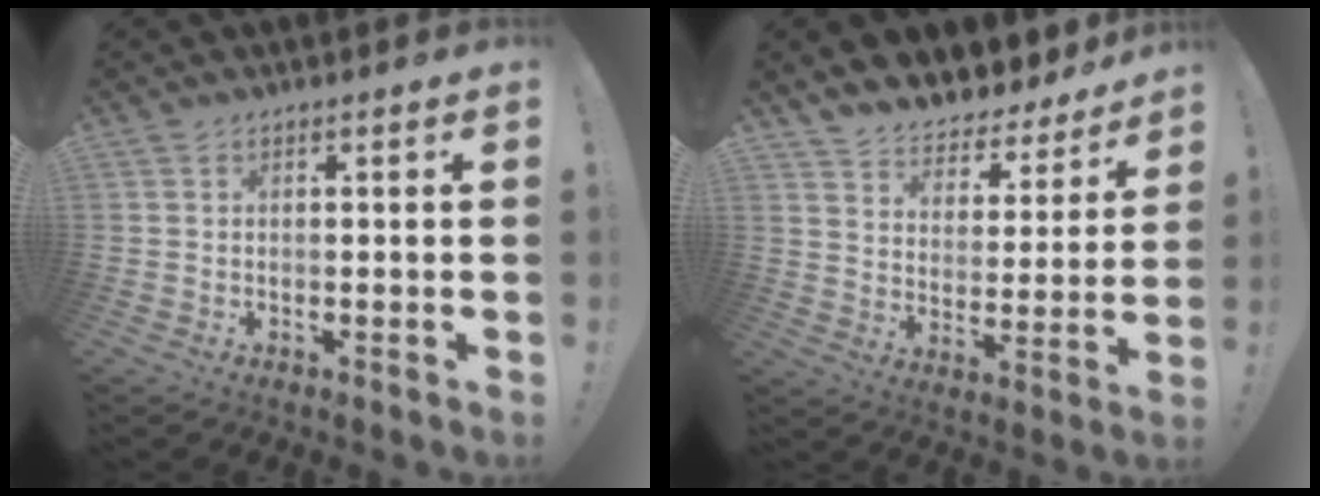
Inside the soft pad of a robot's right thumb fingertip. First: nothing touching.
{"total": 6.6, "force": [6.0, 2.7, 0.7], "torque": [-0.008, -0.072, 0.107]}